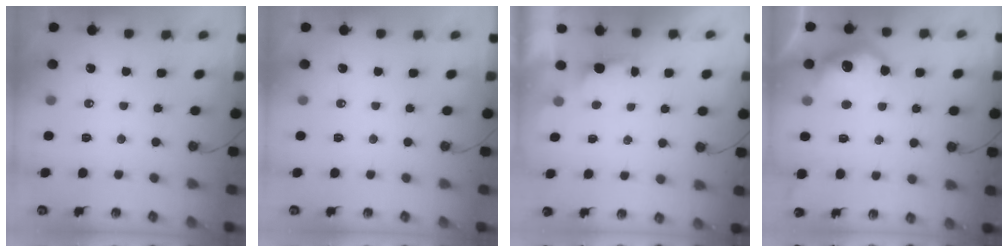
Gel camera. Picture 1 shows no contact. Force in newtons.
{"total": 0.0}
{"total": 0.9, "press": 0.5, "slide": 0.8}
{"total": 13.4, "press": 13.4, "slide": 1.0}